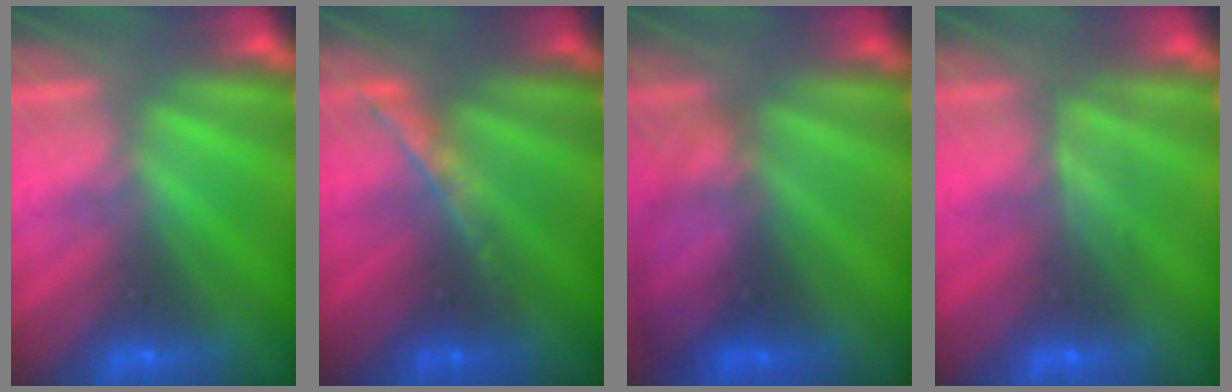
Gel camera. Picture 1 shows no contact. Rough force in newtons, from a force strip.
{"total": 1.7}
{"total": 2.3}
{"total": 2.4}